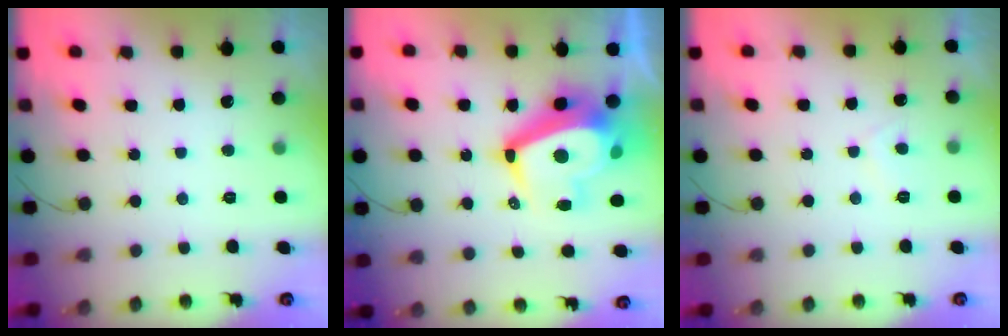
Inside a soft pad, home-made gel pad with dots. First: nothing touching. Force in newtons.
{"total": 14.6, "press": 14.2, "slide": 3.5}
{"total": 2.1, "press": 1.9, "slide": 0.7}